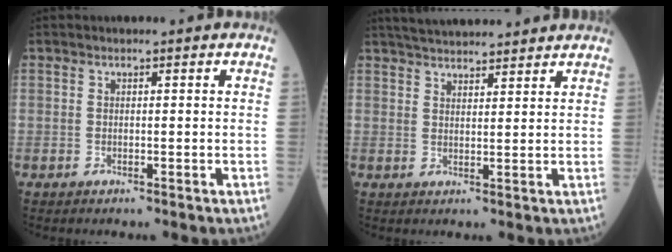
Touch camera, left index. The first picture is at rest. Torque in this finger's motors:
{"motor_torque": [0.33, -0.37, 0.19, 0.04]}